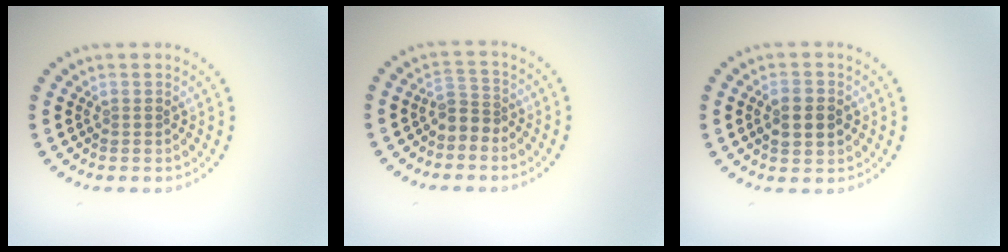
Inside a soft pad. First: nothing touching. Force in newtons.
{"total": 2.1, "press": 1.6, "slide": 1.3}
{"total": 3.3, "press": 3.3, "slide": 0.2}